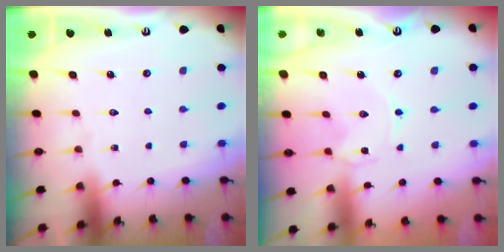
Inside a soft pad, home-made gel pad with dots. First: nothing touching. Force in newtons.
{"total": 0.0}